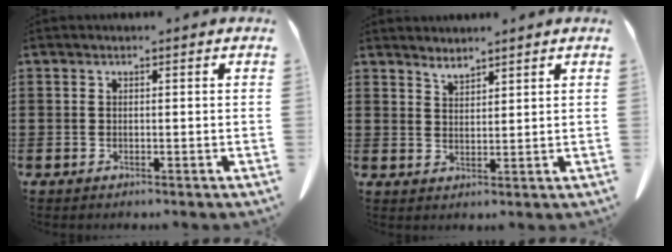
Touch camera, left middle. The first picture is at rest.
{"total": 2.4, "force": [2.4, 0.1, 0.0], "torque": [-0.006, -0.006, 0.046]}